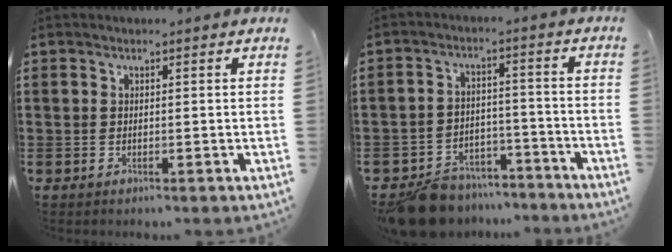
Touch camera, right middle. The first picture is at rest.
{"total": 8.2, "force": [-7.7, 2.2, 1.7], "torque": [-0.036, 0.023, -0.149]}